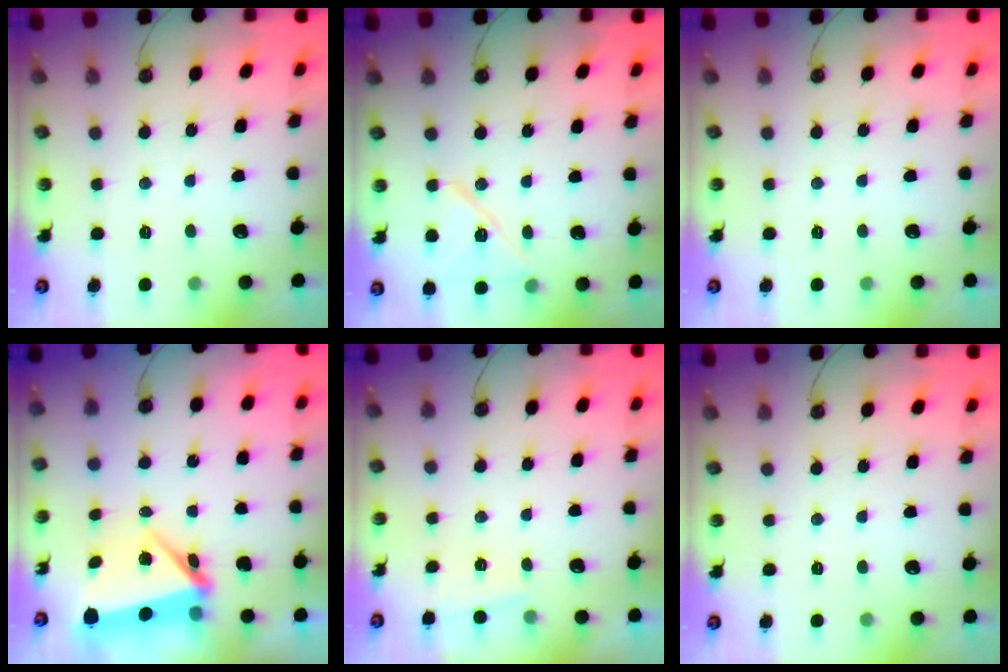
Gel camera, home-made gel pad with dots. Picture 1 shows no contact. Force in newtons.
{"total": 12.7, "press": 12.7, "slide": 0.7}
{"total": 0.0}
{"total": 8.7, "press": 6.8, "slide": 5.4}
{"total": 1.1, "press": 1.1, "slide": 0.1}
{"total": 0.0}